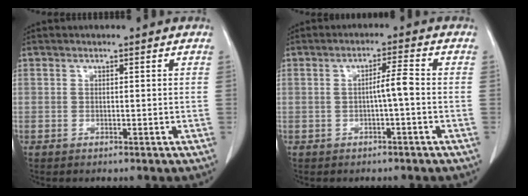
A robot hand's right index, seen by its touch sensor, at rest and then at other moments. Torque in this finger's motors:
{"motor_torque": [0.37, 0.00, 0.12, 0.05]}